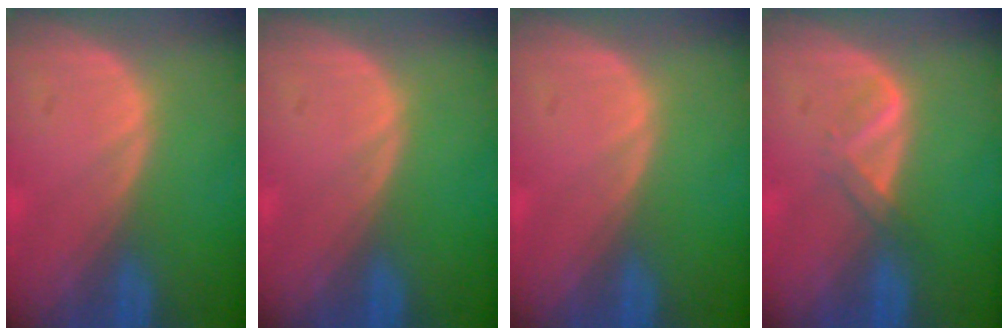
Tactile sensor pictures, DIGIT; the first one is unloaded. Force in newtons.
{"total": 0.0}
{"total": 0.0}
{"total": 2.1, "press": 2.1, "slide": 0.2}